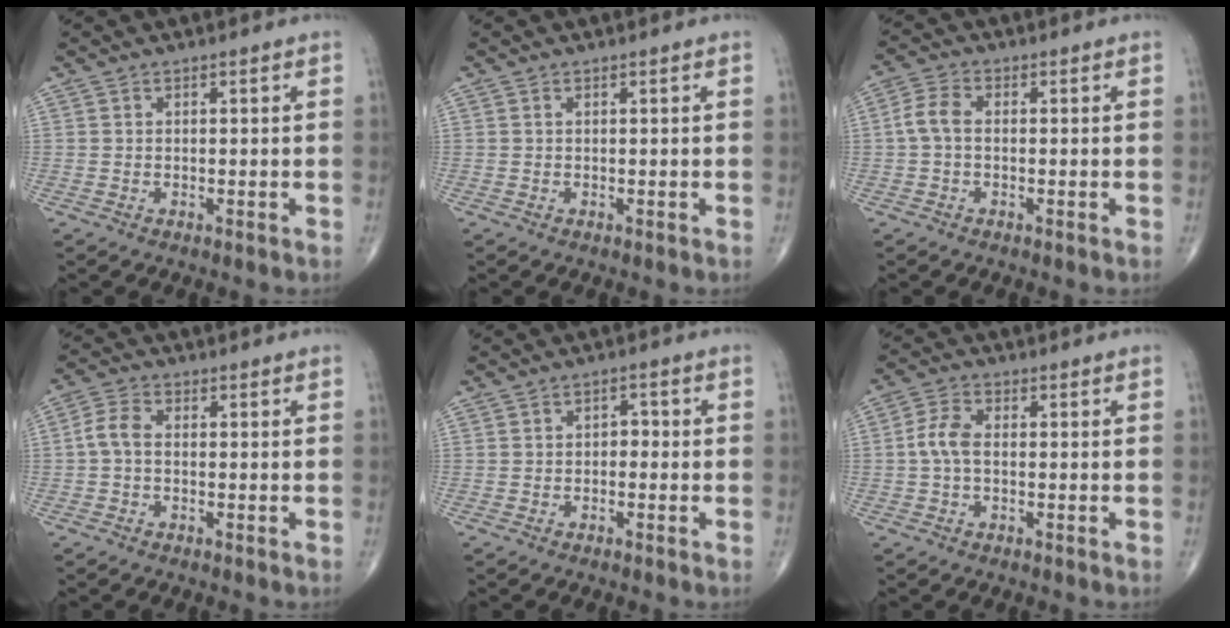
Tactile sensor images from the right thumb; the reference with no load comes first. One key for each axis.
{"total": 0.0}
{"total": 4.3, "fx": -0.2, "fy": 2.6, "fz": 3.3, "tx": -0.069, "ty": 0.012, "tz": -0.012}
{"total": 3.9, "fx": -0.4, "fy": 2.4, "fz": 3.1, "tx": -0.062, "ty": 0.012, "tz": -0.016}
{"total": 2.2, "fx": -0.4, "fy": 1.5, "fz": 1.5, "tx": -0.008, "ty": 0.012, "tz": -0.013}
{"total": 4.7, "fx": -0.3, "fy": 2.7, "fz": 3.8, "tx": -0.085, "ty": 0.013, "tz": -0.012}